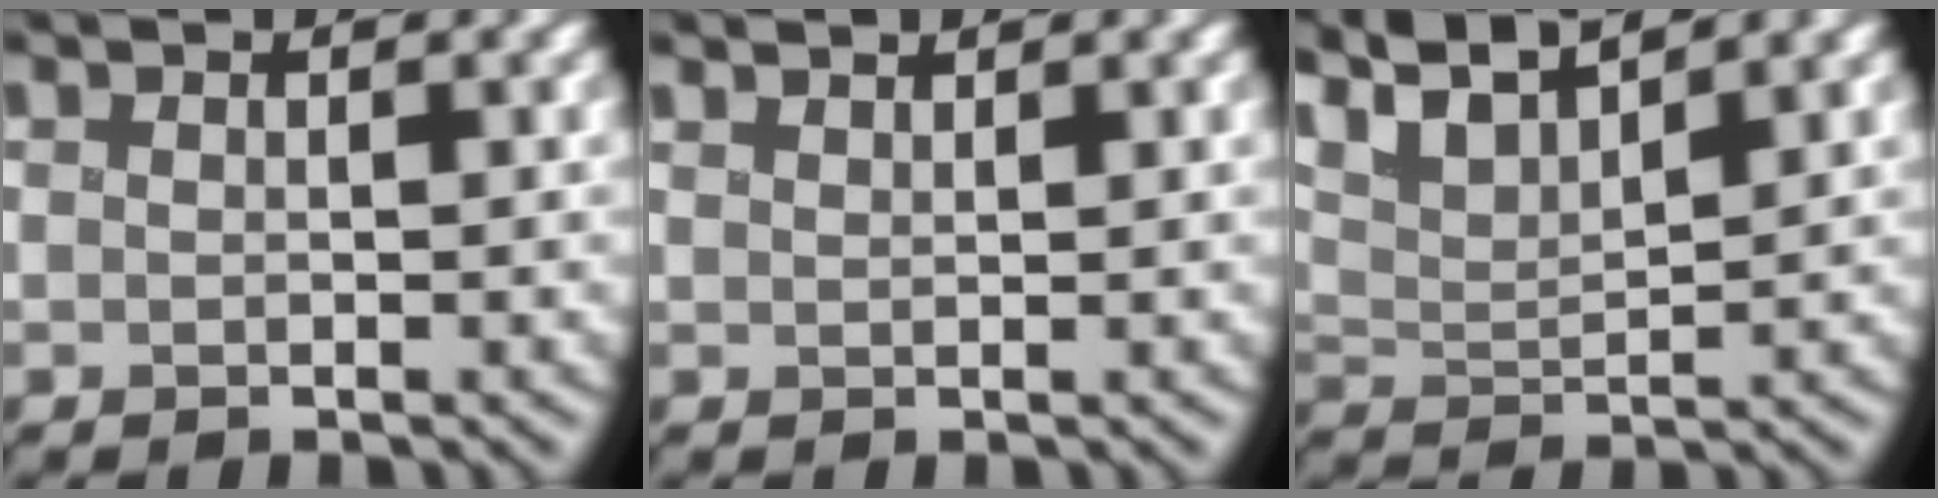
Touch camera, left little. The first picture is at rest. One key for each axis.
{"total": 1.1, "fx": 1.1, "fy": 0.2, "fz": 0.3, "tx": 0.000, "ty": 0.006, "tz": 0.011}
{"total": 7.3, "fx": 5.7, "fy": 1.9, "fz": 4.0, "tx": -0.103, "ty": 0.016, "tz": 0.097}